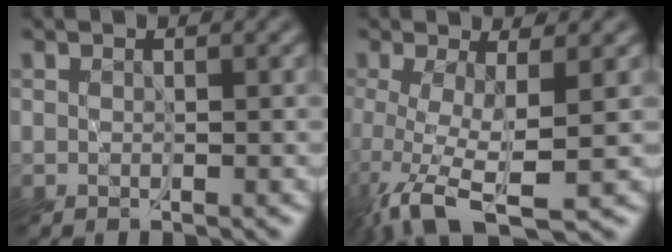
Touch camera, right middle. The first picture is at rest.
{"total": 5.6, "force": [-2.0, 1.2, 5.1], "torque": [-0.104, -0.015, -0.039]}